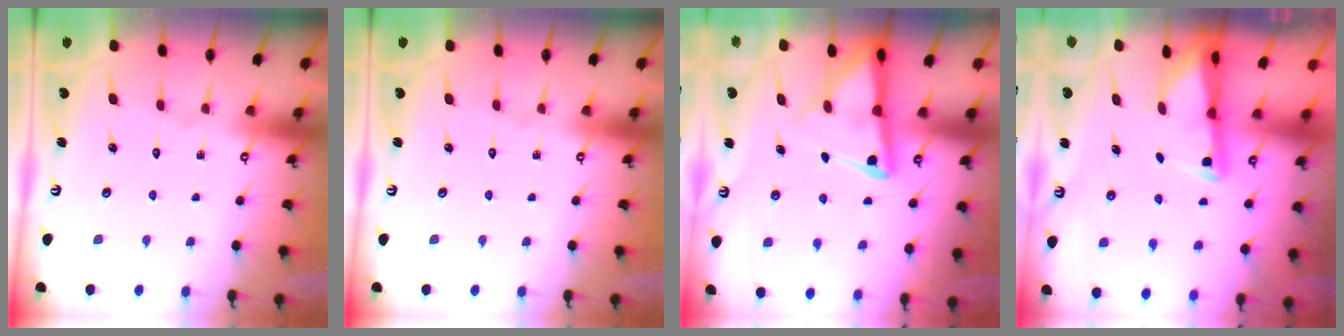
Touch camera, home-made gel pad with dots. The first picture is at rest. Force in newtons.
{"total": 0.0}
{"total": 8.1, "press": 8.0, "slide": 0.9}
{"total": 2.4, "press": 2.3, "slide": 0.4}